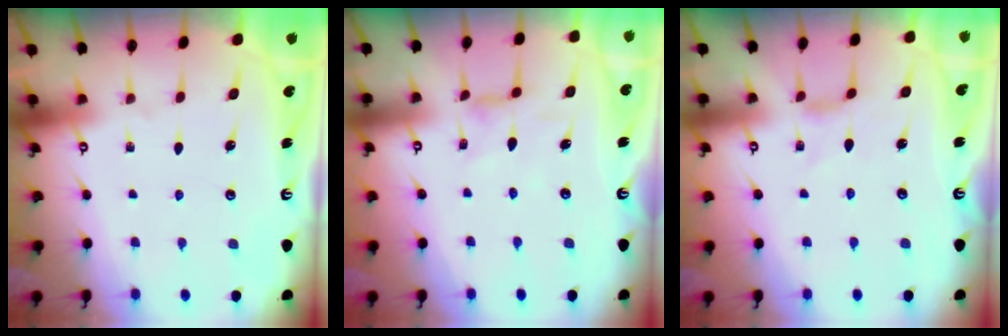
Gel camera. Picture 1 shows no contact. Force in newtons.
{"total": 2.1, "press": 2.1, "slide": 0.5}
{"total": 1.5, "press": 1.4, "slide": 0.4}